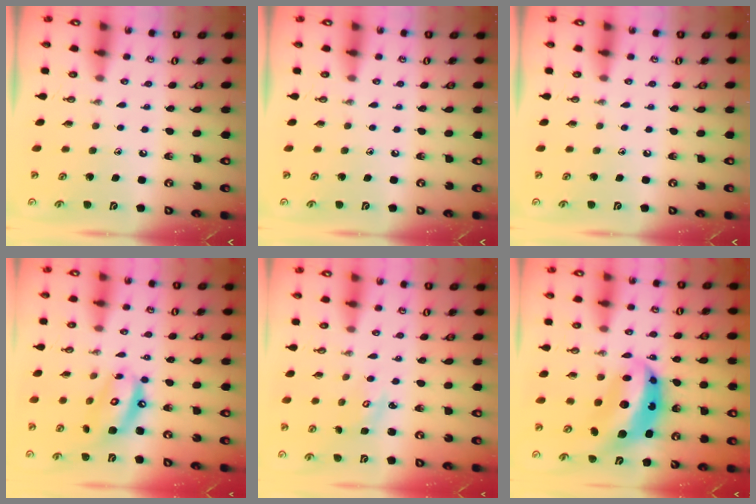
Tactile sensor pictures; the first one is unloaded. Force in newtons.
{"total": 0.0}
{"total": 0.0}
{"total": 12.4, "press": 12.3, "slide": 1.2}
{"total": 2.7, "press": 2.7, "slide": 0.3}
{"total": 10.9, "press": 10.9, "slide": 1.2}